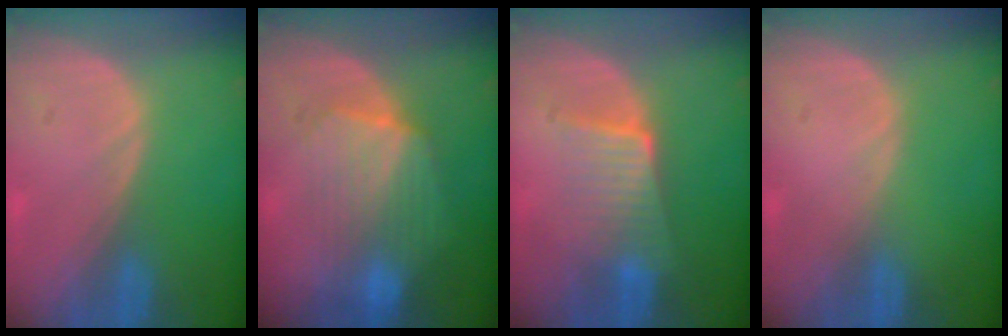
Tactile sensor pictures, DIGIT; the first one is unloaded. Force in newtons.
{"total": 7.2, "press": 7.1, "slide": 0.4}
{"total": 6.5, "press": 5.6, "slide": 3.2}
{"total": 0.0}